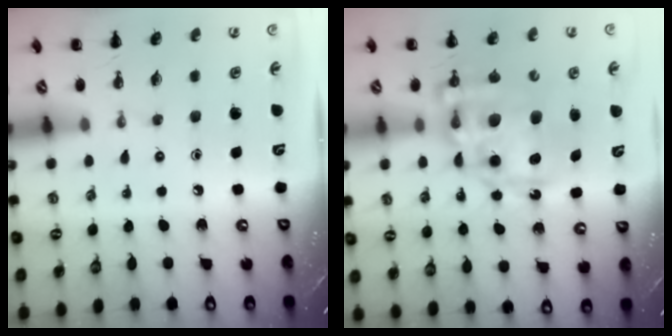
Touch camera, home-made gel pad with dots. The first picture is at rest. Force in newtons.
{"total": 18.2, "press": 17.7, "slide": 4.2}